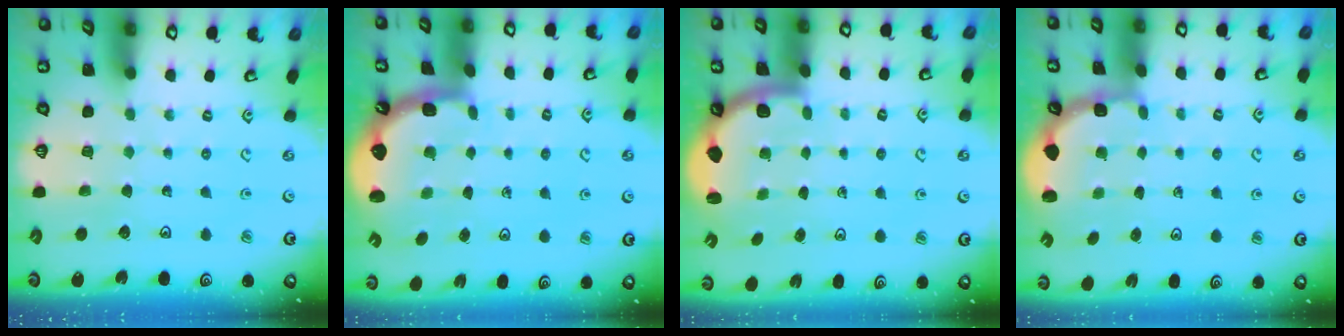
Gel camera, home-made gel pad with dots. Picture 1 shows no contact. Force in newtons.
{"total": 2.6, "press": 1.3, "slide": 2.2}
{"total": 2.0, "press": 1.9, "slide": 0.5}
{"total": 2.5, "press": 1.9, "slide": 1.6}